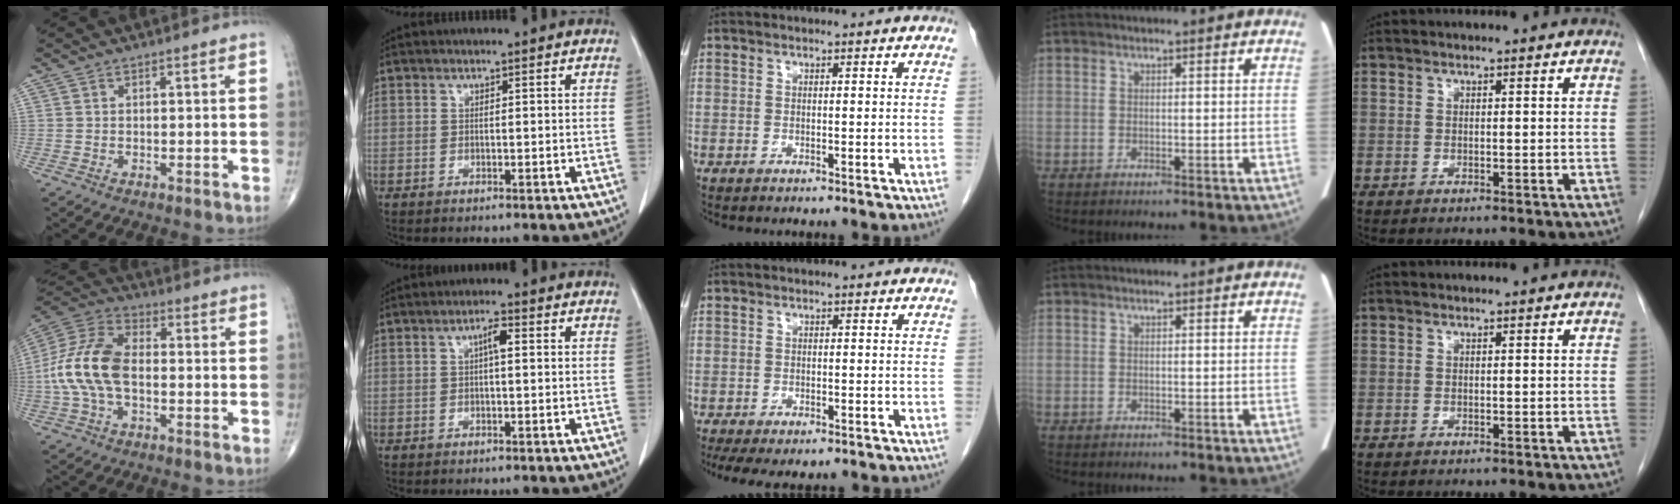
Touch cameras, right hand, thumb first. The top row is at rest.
{"thumb": {"total": 14.3, "force": [-1.5, 8.1, 11.7], "torque": [-0.252, 0.035, -0.033]}, "index": {"total": 2.4, "force": [0.4, 0.5, 2.3], "torque": [-0.041, 0.005, 0.007]}, "middle": {"total": 7.8, "force": [-5.9, 3.1, 4.1], "torque": [-0.070, -0.009, -0.084]}}